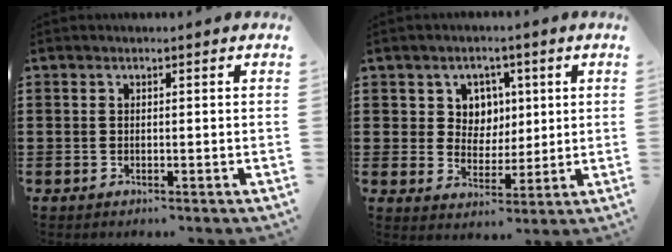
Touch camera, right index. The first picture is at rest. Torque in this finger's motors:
{"motor_torque": [0.52, 0.68, 0.12, 0.05]}